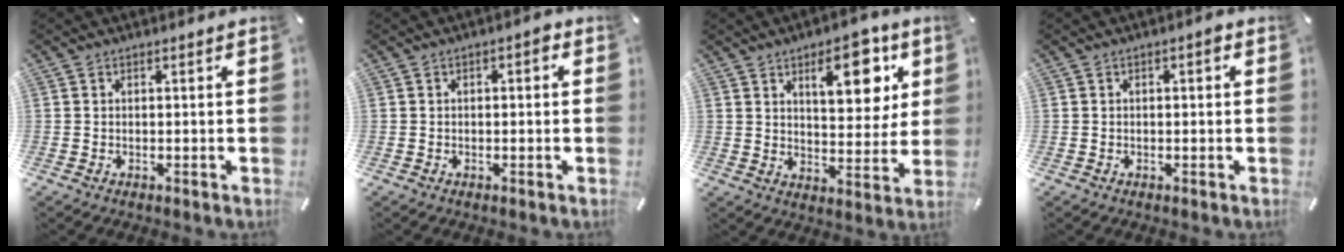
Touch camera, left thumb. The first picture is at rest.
{"total": 1.9, "force": [-0.3, 1.0, 1.6], "torque": [-0.030, 0.009, -0.009]}
{"total": 13.7, "force": [6.6, 6.9, 9.9], "torque": [-0.116, -0.027, 0.104]}
{"total": 1.7, "force": [0.0, 0.7, 1.5], "torque": [-0.022, 0.003, -0.003]}